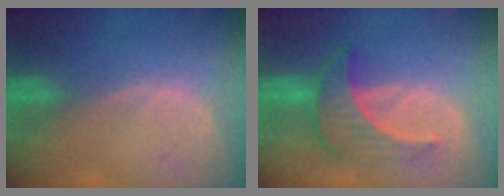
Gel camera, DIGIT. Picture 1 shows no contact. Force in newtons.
{"total": 6.5, "press": 6.4, "slide": 1.1}